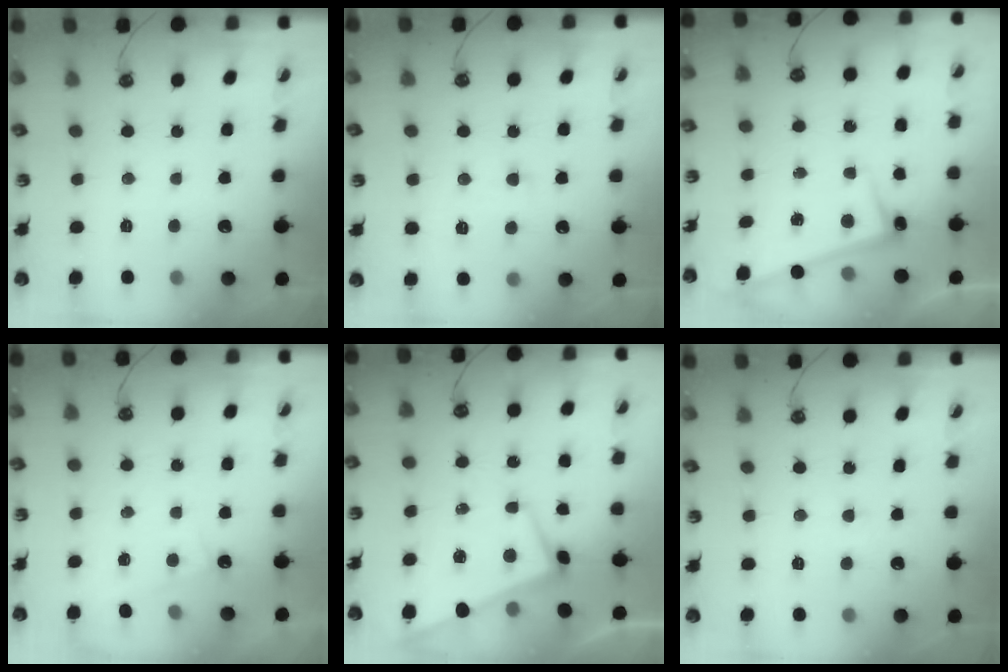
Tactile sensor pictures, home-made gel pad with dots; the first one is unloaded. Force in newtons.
{"total": 1.7, "press": 1.4, "slide": 0.8}
{"total": 2.9, "press": 2.8, "slide": 0.7}
{"total": 1.8, "press": 1.8, "slide": 0.3}
{"total": 1.6, "press": 1.4, "slide": 0.7}
{"total": 1.5, "press": 1.4, "slide": 0.4}